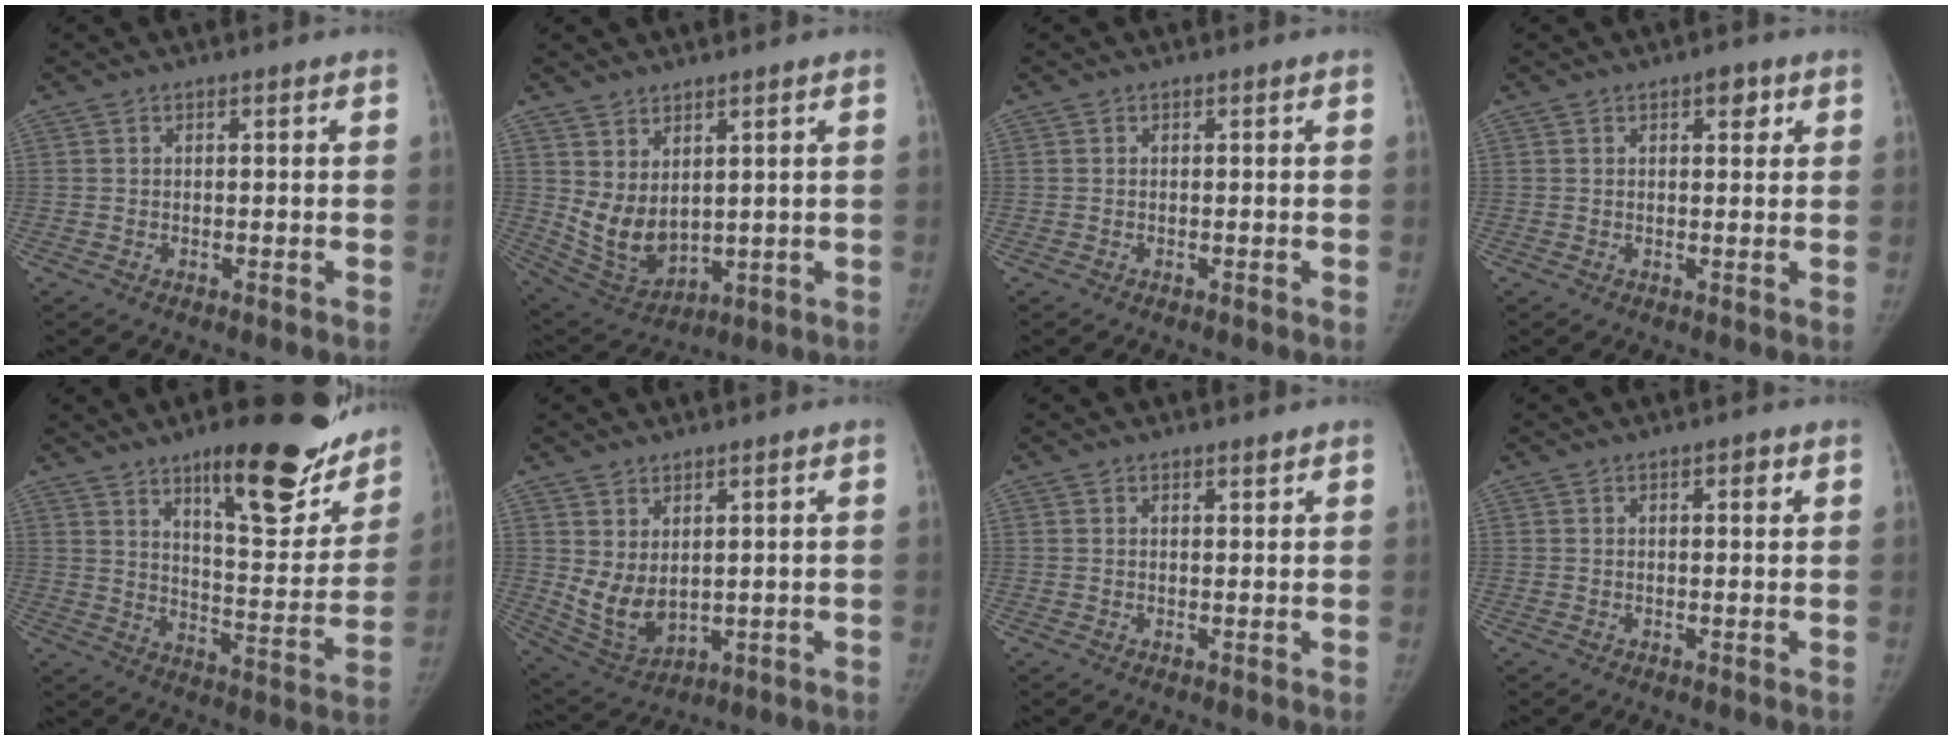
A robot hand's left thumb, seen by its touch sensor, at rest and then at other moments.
{"total": 9.3, "force": [2.9, 5.4, 6.9], "torque": [-0.111, -0.027, 0.080]}
{"total": 0.0}
{"total": 3.0, "force": [1.6, 1.5, 2.1], "torque": [-0.016, -0.004, 0.019]}
{"total": 24.3, "force": [15.9, 7.4, 16.8], "torque": [-0.179, -0.084, 0.230]}
{"total": 8.0, "force": [2.1, 4.5, 6.2], "torque": [-0.108, -0.023, 0.062]}
{"total": 1.4, "force": [1.2, 0.5, 0.6], "torque": [-0.005, -0.009, 0.018]}
{"total": 2.0, "force": [1.0, 0.7, 1.6], "torque": [-0.017, -0.002, 0.012]}